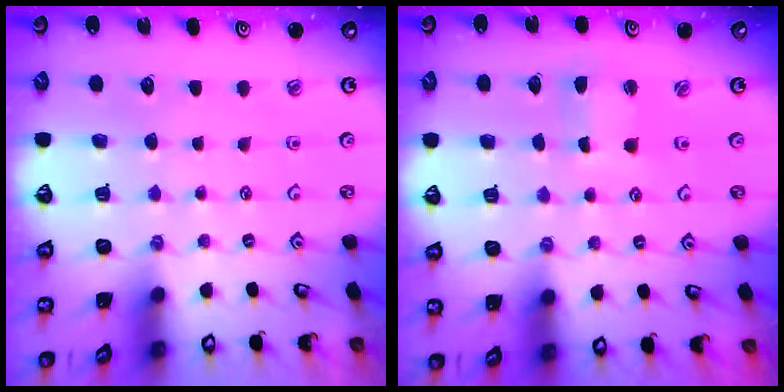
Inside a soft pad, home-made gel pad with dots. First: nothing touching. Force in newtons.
{"total": 2.2, "press": 2.2, "slide": 0.3}